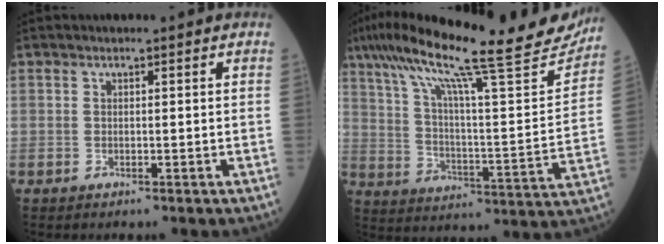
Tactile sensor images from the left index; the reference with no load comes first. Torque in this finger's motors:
{"motor_torque": [0.84, -1.29, 0.67, 0.21]}